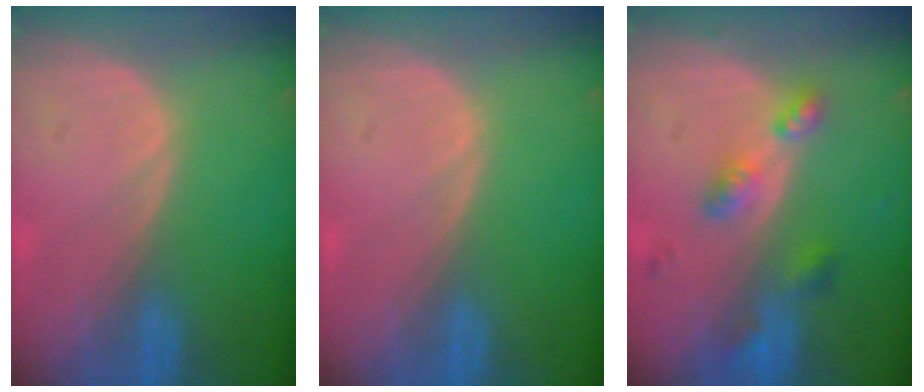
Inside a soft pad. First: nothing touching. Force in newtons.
{"total": 0.0}
{"total": 5.3, "press": 4.8, "slide": 2.2}